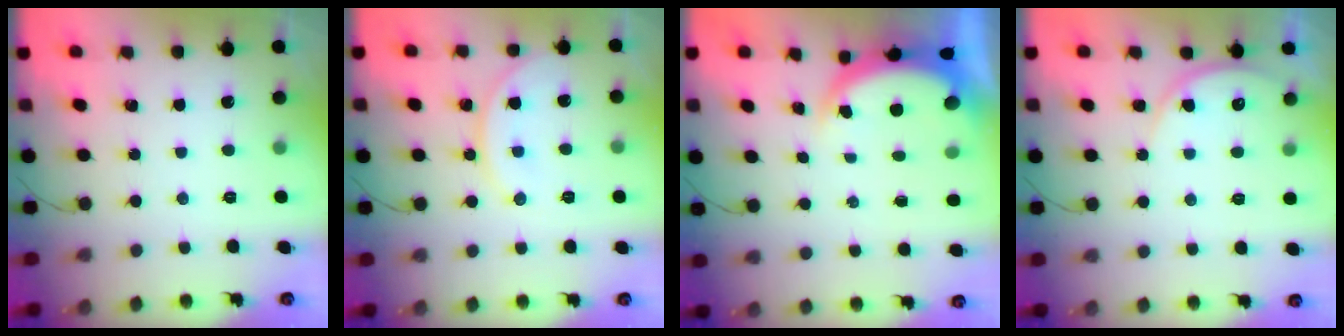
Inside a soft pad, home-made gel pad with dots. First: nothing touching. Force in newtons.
{"total": 9.4, "press": 9.4, "slide": 0.2}
{"total": 4.6, "press": 4.6, "slide": 0.2}
{"total": 6.6, "press": 6.6, "slide": 0.6}